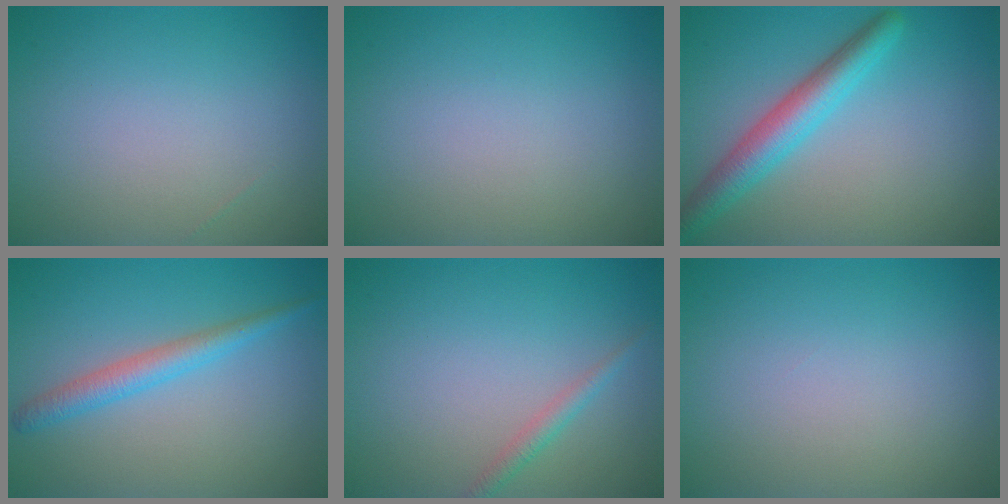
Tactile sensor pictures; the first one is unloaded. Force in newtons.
{"total": 0.0}
{"total": 4.3, "press": 4.3, "slide": 0.2}
{"total": 2.6, "press": 2.6, "slide": 0.0}
{"total": 1.4, "press": 1.4, "slide": 0.1}
{"total": 0.0}